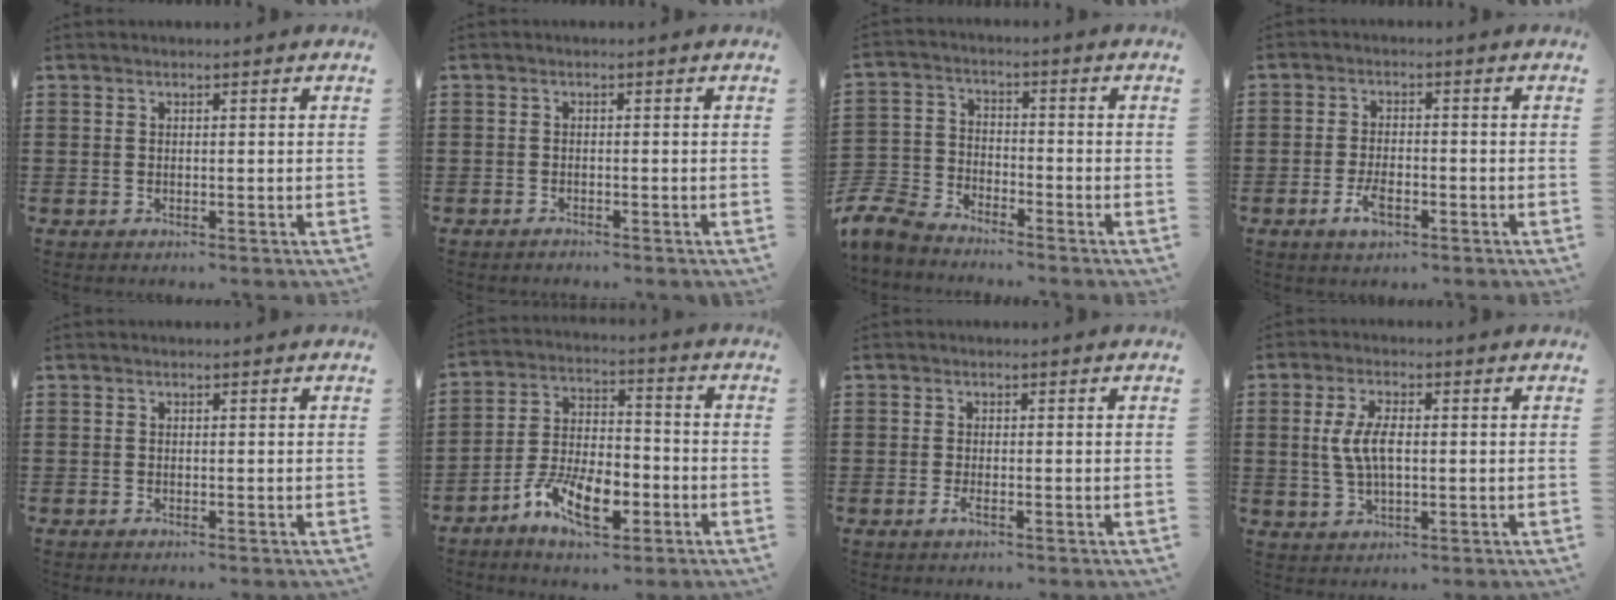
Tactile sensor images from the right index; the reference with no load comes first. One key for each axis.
{"total": 1.0, "fx": -0.9, "fy": 0.2, "fz": 0.0, "tx": -0.003, "ty": 0.002, "tz": -0.020}
{"total": 7.0, "fx": -6.7, "fy": 1.7, "fz": 1.5, "tx": -0.059, "ty": 0.003, "tz": -0.139}
{"total": 4.0, "fx": -1.8, "fy": 1.6, "fz": 3.1, "tx": -0.075, "ty": -0.006, "tz": -0.038}
{"total": 0.0}
{"total": 9.1, "fx": -4.9, "fy": 5.0, "fz": 5.8, "tx": -0.119, "ty": 0.015, "tz": -0.090}
{"total": 1.4, "fx": -0.7, "fy": 0.2, "fz": 1.1, "tx": -0.035, "ty": -0.011, "tz": -0.017}
{"total": 5.7, "fx": 0.4, "fy": 2.4, "fz": 5.1, "tx": -0.124, "ty": 0.000, "tz": -0.002}